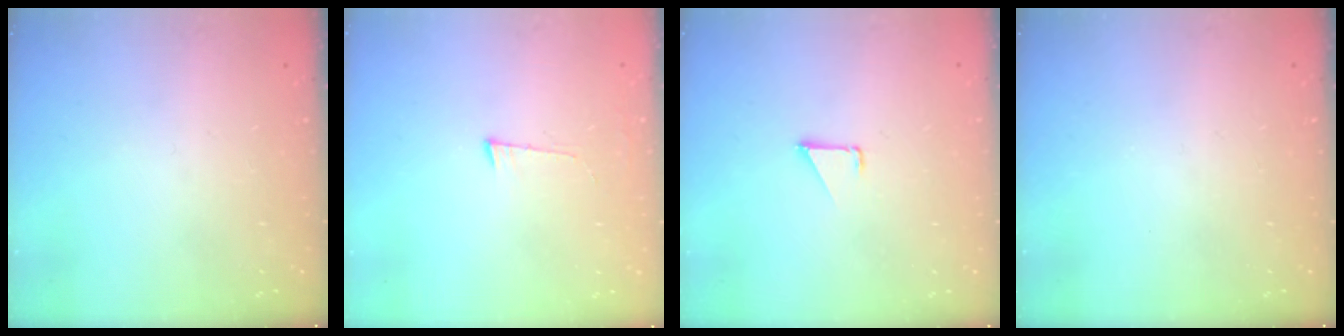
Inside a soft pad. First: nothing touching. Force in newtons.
{"total": 4.5, "press": 4.0, "slide": 2.0}
{"total": 1.0, "press": 1.0, "slide": 0.1}
{"total": 0.0}